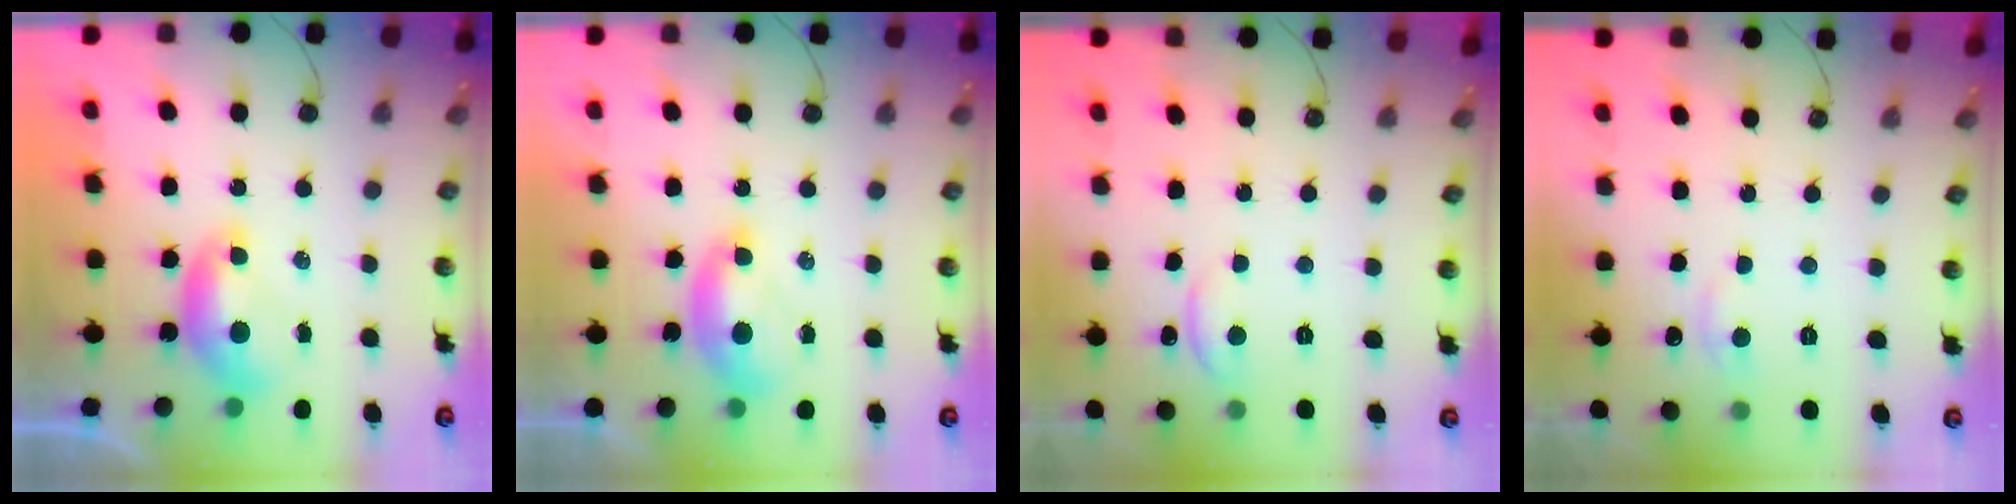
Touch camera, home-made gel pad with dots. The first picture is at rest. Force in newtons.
{"total": 1.7, "press": 1.6, "slide": 0.7}
{"total": 0.6, "press": 0.1, "slide": 0.5}
{"total": 1.7, "press": 1.5, "slide": 0.7}